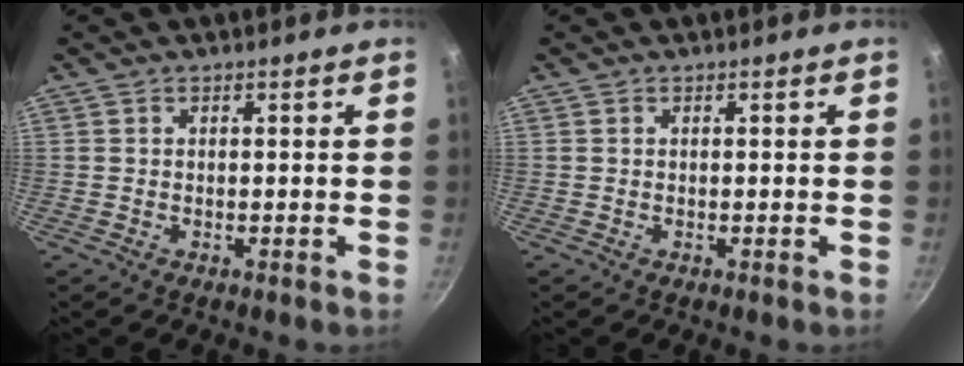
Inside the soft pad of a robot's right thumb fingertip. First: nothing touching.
{"total": 0.0}